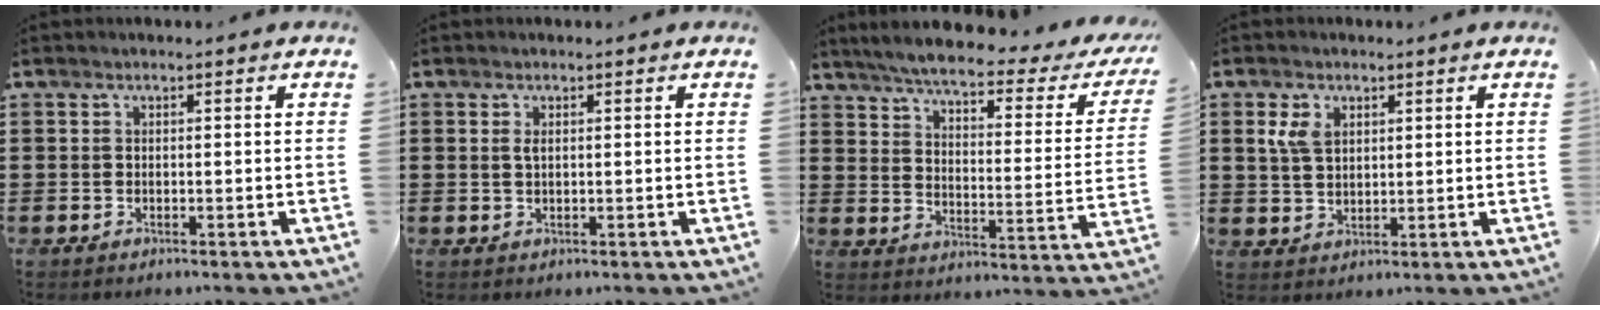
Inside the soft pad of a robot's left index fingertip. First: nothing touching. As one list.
[{"total": 1.2, "force": [0.4, 0.4, 1.0], "torque": [-0.022, 0.002, 0.007]}, {"total": 5.2, "force": [4.3, 0.0, 2.9], "torque": [-0.078, -0.030, 0.068]}, {"total": 4.3, "force": [1.9, 3.1, 2.5], "torque": [-0.059, 0.012, 0.033]}]